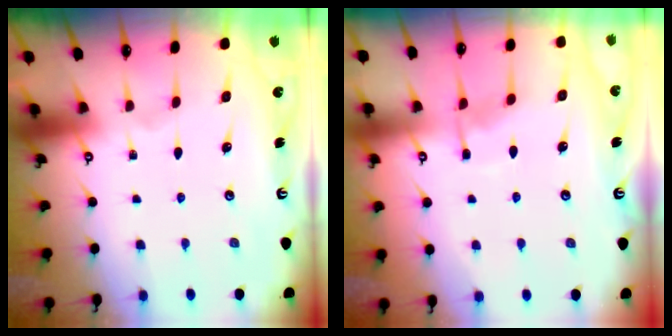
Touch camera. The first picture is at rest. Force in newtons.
{"total": 5.4, "press": 5.3, "slide": 0.5}